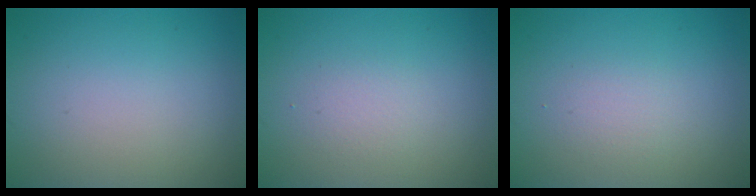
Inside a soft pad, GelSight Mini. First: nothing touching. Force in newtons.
{"total": 1.3, "press": 1.3, "slide": 0.1}
{"total": 1.3, "press": 1.3, "slide": 0.1}